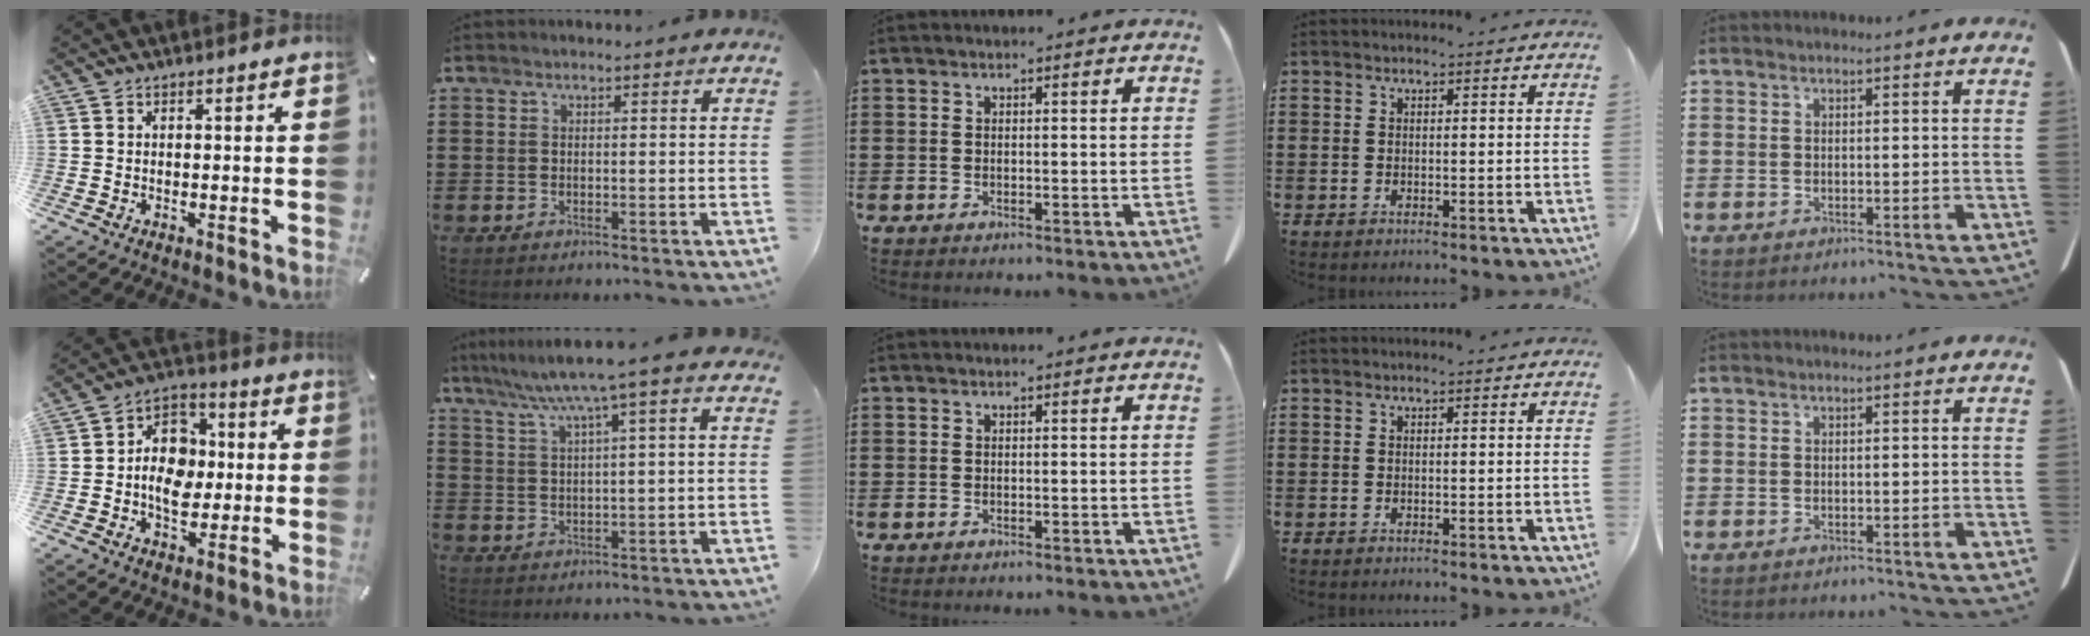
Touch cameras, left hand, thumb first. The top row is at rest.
{"thumb": {"total": 11.9, "force": [-1.7, 9.4, 7.0], "torque": [-0.115, 0.028, -0.027]}, "index": {"total": 6.6, "force": [4.6, -0.6, 4.7], "torque": [-0.104, -0.018, 0.075]}}